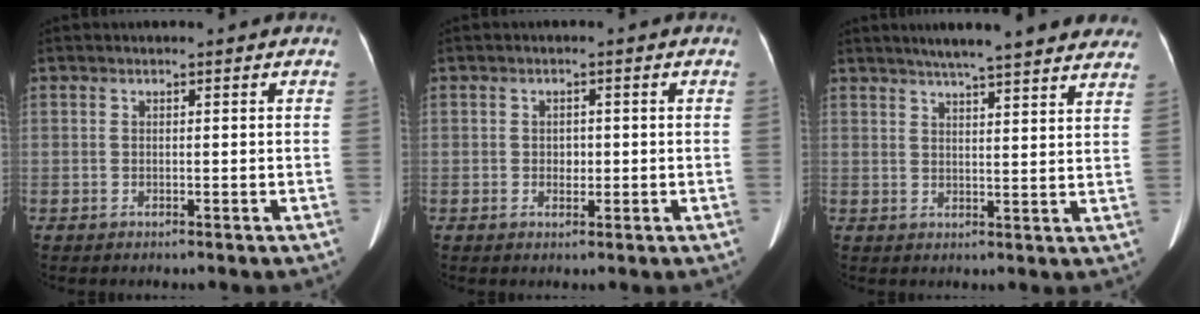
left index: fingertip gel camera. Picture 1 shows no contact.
{"total": 1.8, "force": [-0.2, 1.3, 1.2], "torque": [-0.020, 0.002, 0.000]}
{"total": 17.9, "force": [15.3, 2.0, 9.1], "torque": [-0.127, 0.023, 0.187]}